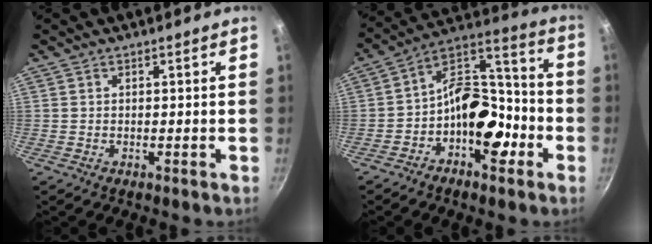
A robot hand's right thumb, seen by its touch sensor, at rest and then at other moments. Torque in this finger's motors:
{"motor_torque": [1.80, 1.71, 1.33, -0.83, 0.36]}